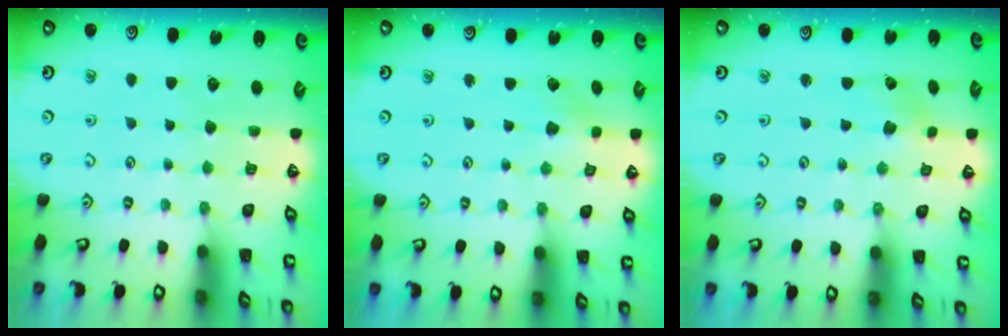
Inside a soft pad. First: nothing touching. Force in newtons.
{"total": 2.5, "press": 2.4, "slide": 0.5}
{"total": 2.8, "press": 2.8, "slide": 0.3}